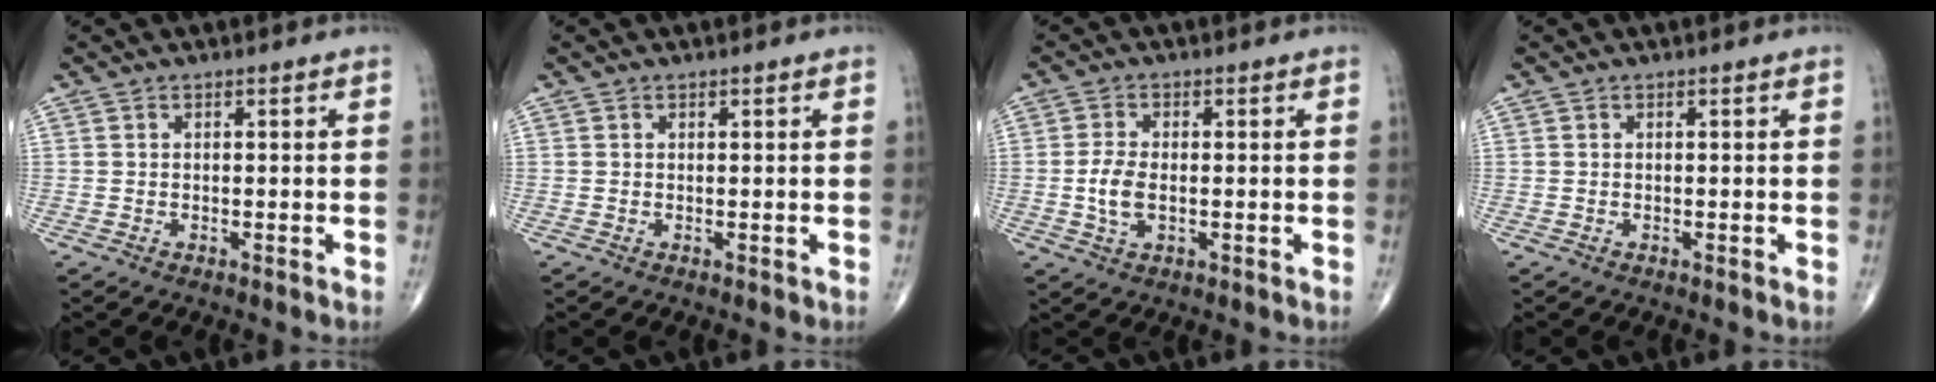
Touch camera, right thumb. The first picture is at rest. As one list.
[{"total": 0.0}, {"total": 4.9, "force": [-0.6, 2.6, 4.1], "torque": [-0.085, -0.001, -0.013]}, {"total": 0.0}]